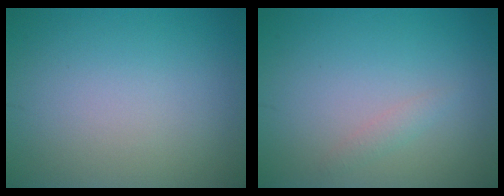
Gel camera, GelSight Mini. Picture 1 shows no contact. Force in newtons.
{"total": 1.0, "press": 0.9, "slide": 0.1}